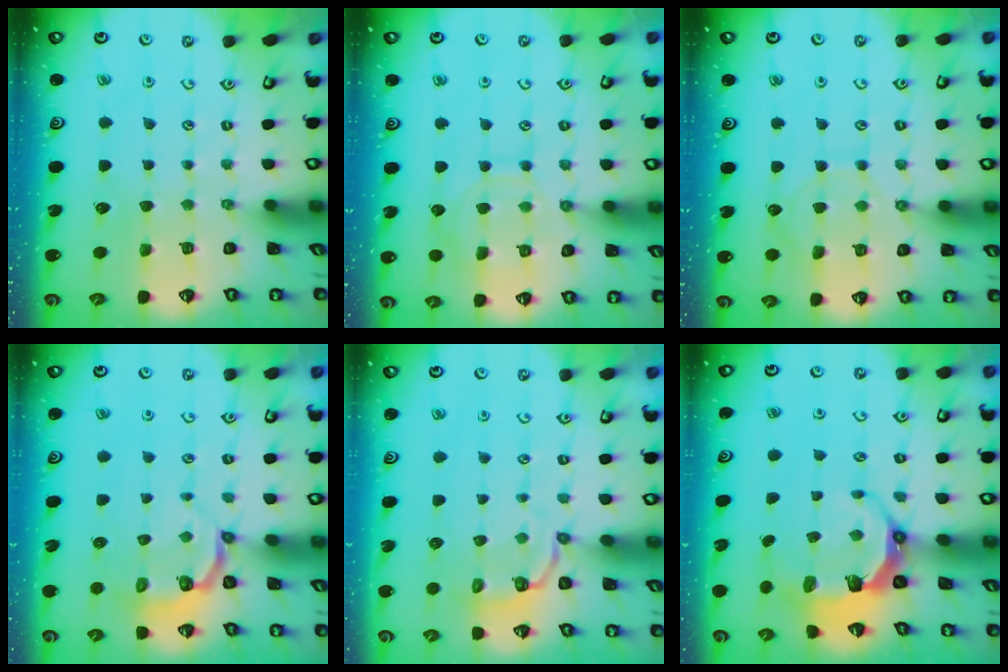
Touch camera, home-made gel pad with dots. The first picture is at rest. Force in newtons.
{"total": 9.1, "press": 9.1, "slide": 1.0}
{"total": 6.2, "press": 6.1, "slide": 0.7}
{"total": 4.7, "press": 4.2, "slide": 2.3}
{"total": 3.1, "press": 1.6, "slide": 2.6}
{"total": 6.7, "press": 5.0, "slide": 4.4}